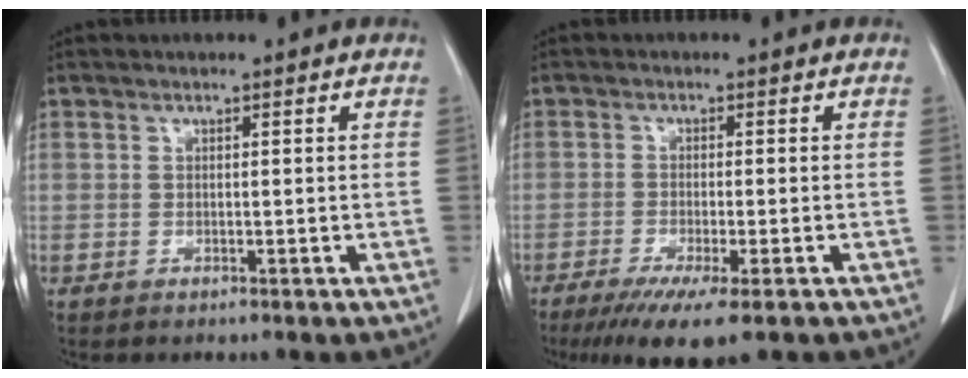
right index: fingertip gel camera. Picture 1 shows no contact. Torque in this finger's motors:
{"motor_torque": [1.14, -0.99, 0.52, 0.13]}